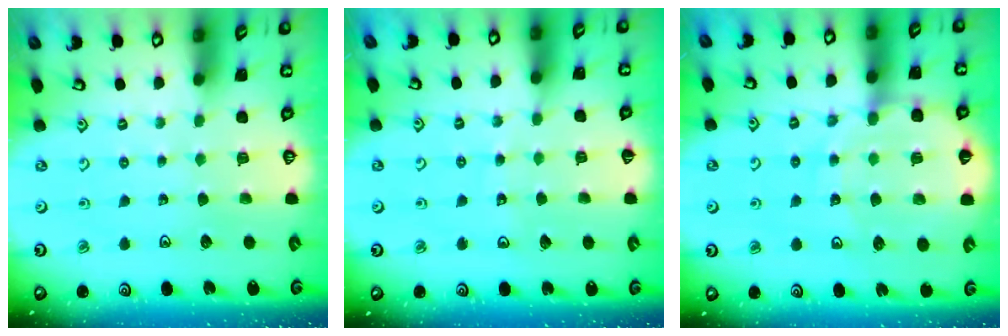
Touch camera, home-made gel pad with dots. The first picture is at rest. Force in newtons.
{"total": 5.7, "press": 5.6, "slide": 1.0}
{"total": 10.9, "press": 10.4, "slide": 3.1}